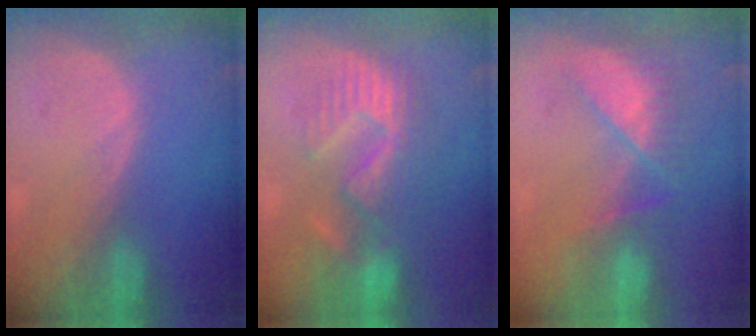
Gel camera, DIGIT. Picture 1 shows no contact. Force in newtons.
{"total": 10.9, "press": 9.8, "slide": 4.9}
{"total": 8.2, "press": 7.0, "slide": 4.3}